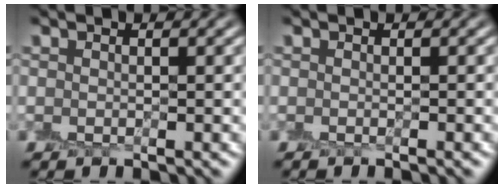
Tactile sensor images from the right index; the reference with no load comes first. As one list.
[{"total": 0.8, "force": [-0.3, -0.6, -0.3], "torque": [0.007, -0.003, -0.006]}]